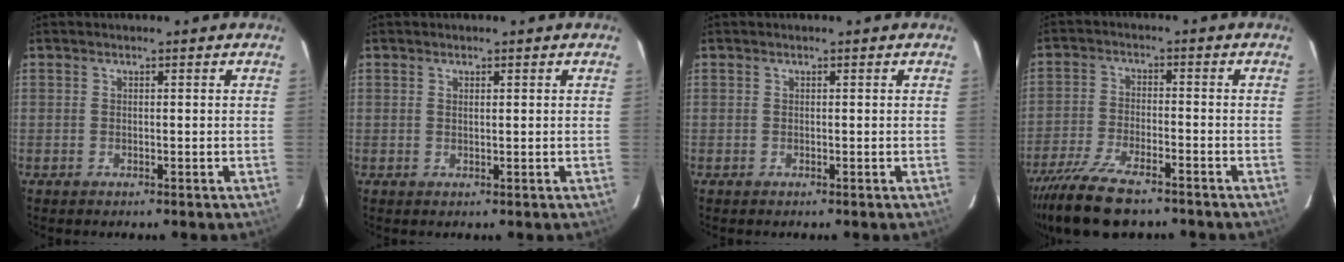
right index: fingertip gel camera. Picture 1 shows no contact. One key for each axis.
{"total": 0.7, "fx": 0.4, "fy": 0.2, "fz": 0.5, "tx": -0.012, "ty": 0.001, "tz": 0.008}
{"total": 0.0}
{"total": 12.7, "fx": -10.0, "fy": 3.8, "fz": 6.9, "tx": -0.161, "ty": -0.033, "tz": -0.181}